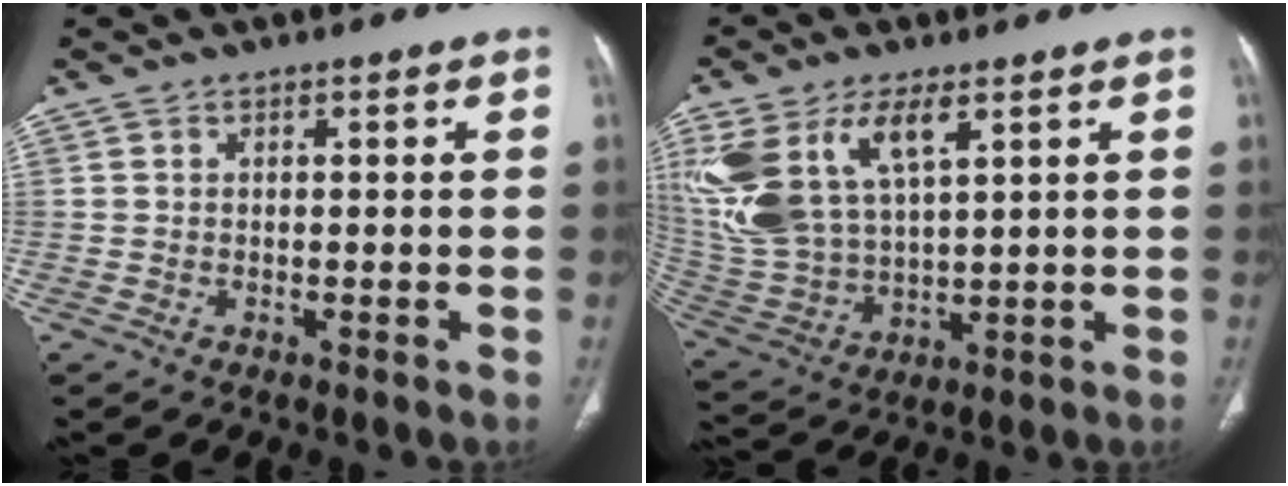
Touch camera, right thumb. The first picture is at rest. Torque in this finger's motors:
{"motor_torque": [1.37, 3.11, 1.78, 0.99, 0.23]}